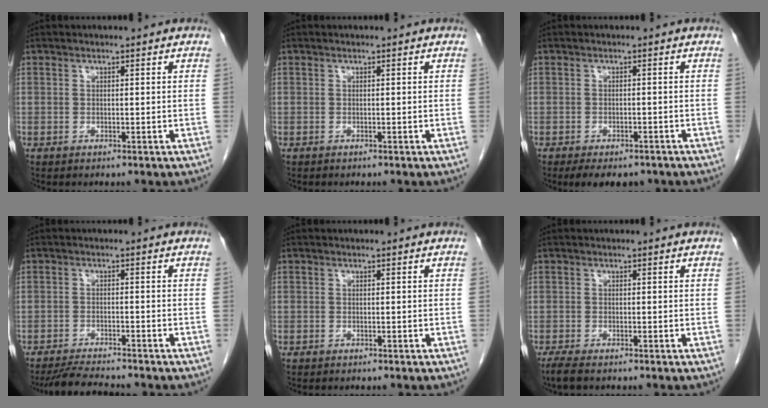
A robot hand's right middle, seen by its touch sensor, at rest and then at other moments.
{"total": 0.0}
{"total": 7.4, "force": [-5.7, 3.3, 3.4], "torque": [-0.042, -0.003, -0.074]}
{"total": 5.5, "force": [-5.2, -0.1, 1.8], "torque": [-0.035, -0.021, -0.089]}
{"total": 0.0}
{"total": 2.3, "force": [-1.8, 0.3, 1.4], "torque": [-0.036, -0.010, -0.031]}